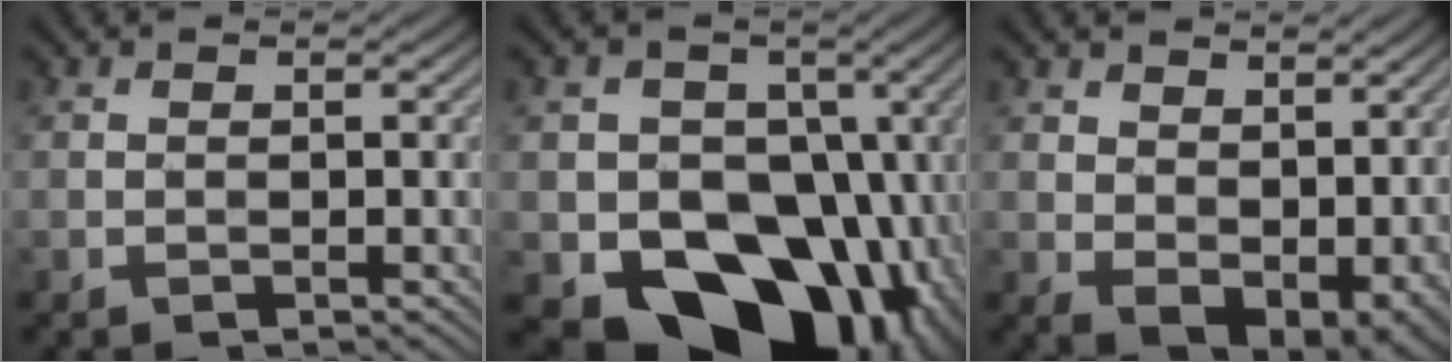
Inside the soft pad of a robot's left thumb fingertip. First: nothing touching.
{"total": 19.4, "force": [-5.7, 15.5, 10.2], "torque": [-0.134, -0.027, -0.121]}
{"total": 7.9, "force": [1.7, 5.6, 5.3], "torque": [-0.100, -0.031, 0.048]}